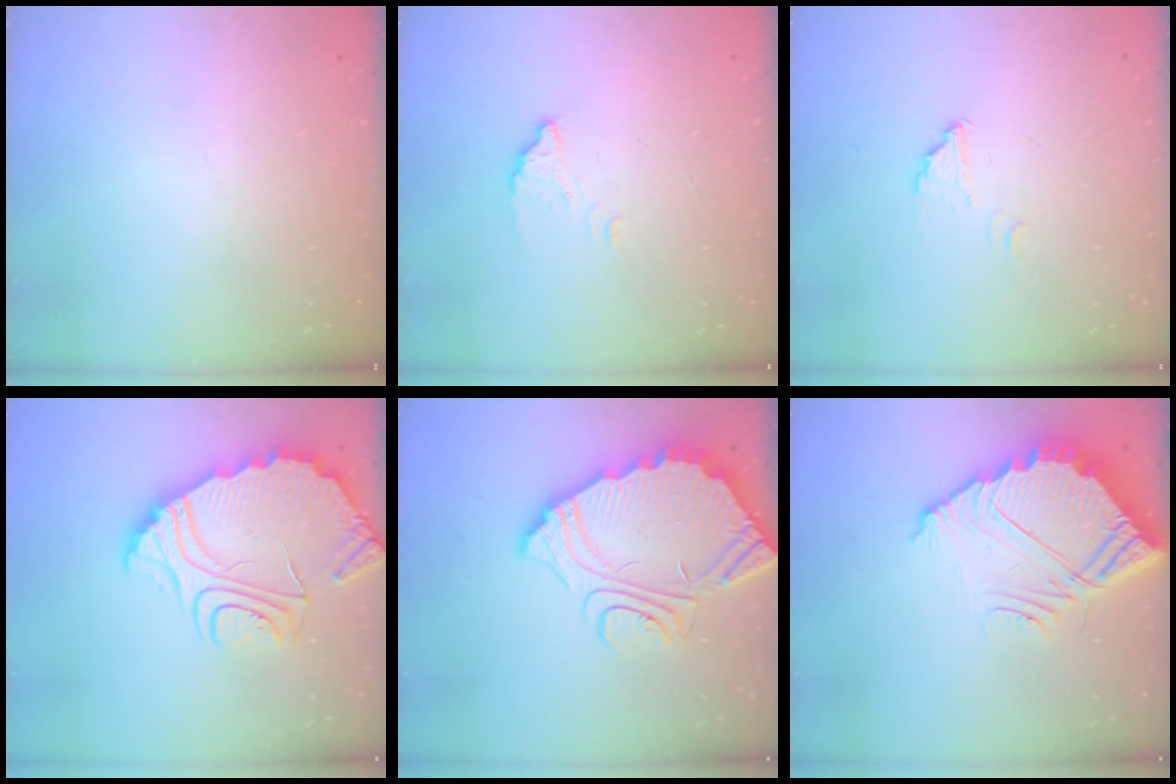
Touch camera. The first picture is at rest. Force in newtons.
{"total": 3.5, "press": 3.5, "slide": 0.5}
{"total": 4.7, "press": 4.7, "slide": 0.3}
{"total": 13.0, "press": 12.9, "slide": 1.2}
{"total": 11.2, "press": 11.2, "slide": 1.0}
{"total": 9.0, "press": 9.0, "slide": 0.9}